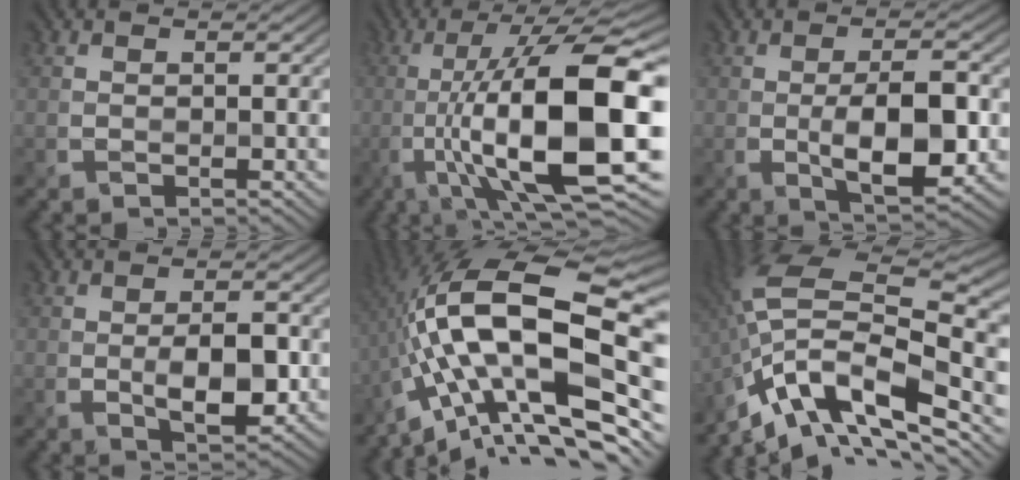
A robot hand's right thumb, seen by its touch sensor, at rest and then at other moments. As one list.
[{"total": 17.1, "force": [-3.0, 4.9, 16.1], "torque": [-0.266, 0.011, -0.043]}, {"total": 7.8, "force": [-1.3, 2.9, 7.1], "torque": [-0.118, -0.008, -0.014]}, {"total": 4.9, "force": [-0.7, 2.2, 4.4], "torque": [-0.075, -0.007, -0.005]}, {"total": 19.4, "force": [-3.5, 7.6, 17.5], "torque": [-0.309, 0.033, -0.080]}, {"total": 15.6, "force": [-7.1, 6.8, 12.1], "torque": [-0.256, 0.002, -0.133]}]